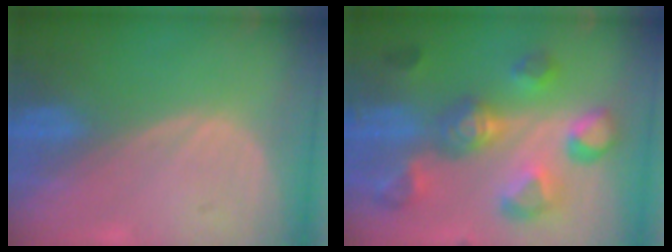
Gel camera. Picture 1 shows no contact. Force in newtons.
{"total": 10.1, "press": 9.8, "slide": 2.4}